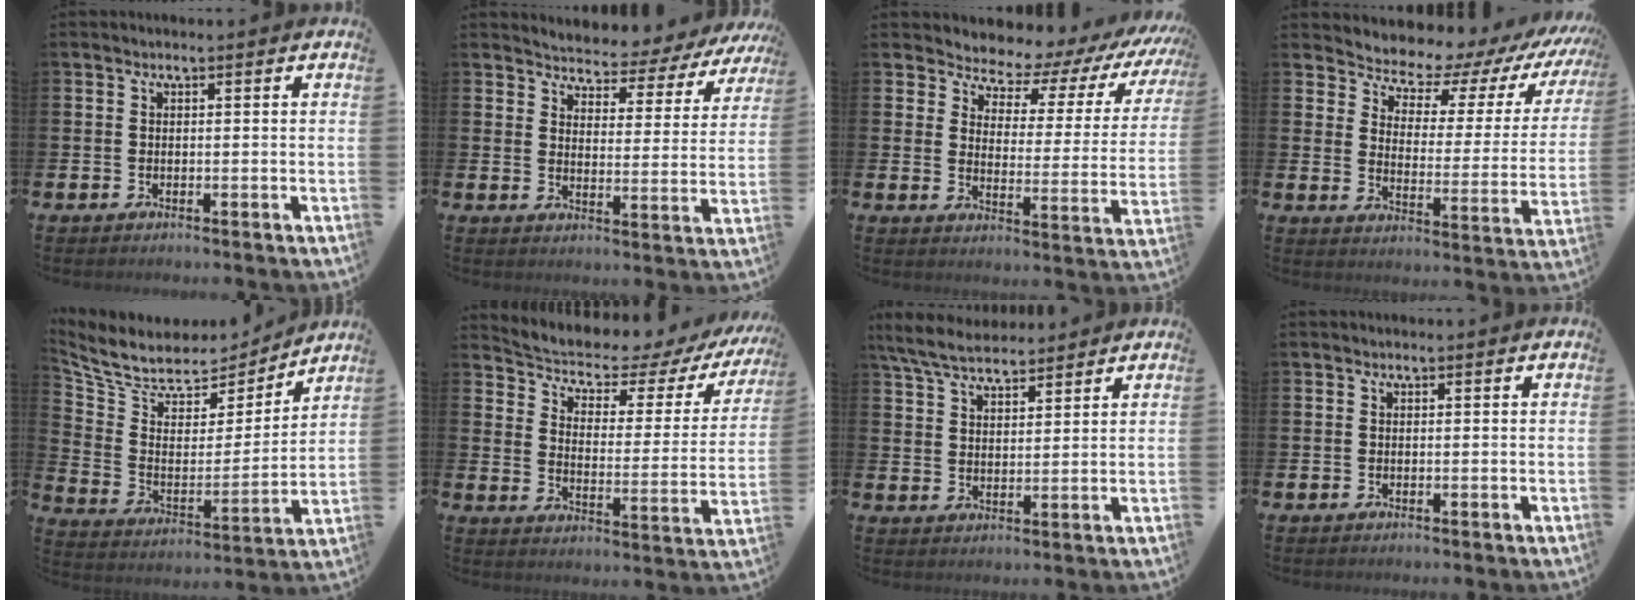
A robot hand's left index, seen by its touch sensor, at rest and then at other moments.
{"total": 4.0, "force": [3.9, 1.1, 0.1], "torque": [-0.014, -0.042, 0.059]}
{"total": 5.7, "force": [5.2, 2.2, 0.9], "torque": [-0.031, -0.056, 0.079]}
{"total": 7.0, "force": [6.4, 2.3, 1.5], "torque": [-0.047, -0.063, 0.104]}
{"total": 8.3, "force": [7.4, 3.4, 1.4], "torque": [-0.071, -0.055, 0.131]}
{"total": 4.9, "force": [4.3, 1.6, 1.7], "torque": [-0.056, -0.038, 0.064]}
{"total": 6.4, "force": [6.0, 1.2, 1.9], "torque": [-0.052, -0.020, 0.110]}
{"total": 0.0}